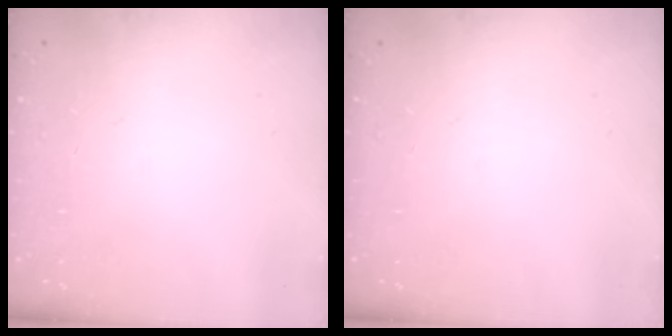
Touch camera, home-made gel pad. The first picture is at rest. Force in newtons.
{"total": 0.0}